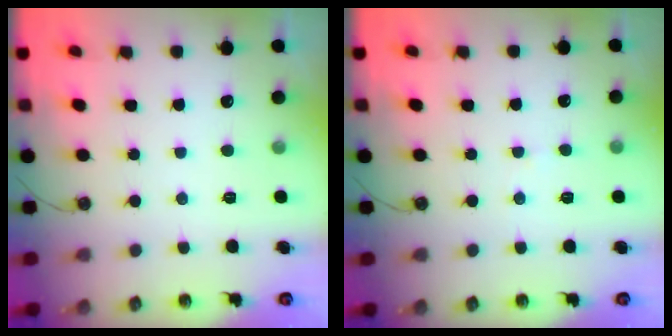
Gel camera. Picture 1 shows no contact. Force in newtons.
{"total": 5.9, "press": 5.8, "slide": 0.6}